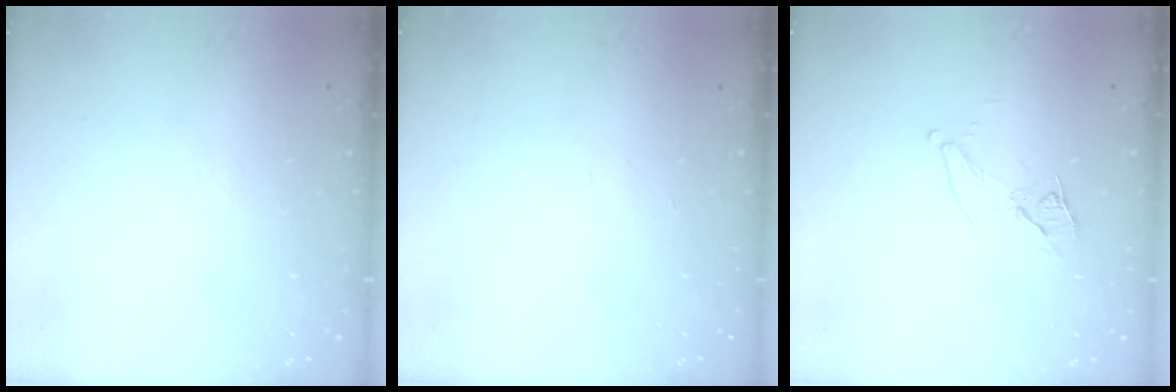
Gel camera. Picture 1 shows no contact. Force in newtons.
{"total": 0.0}
{"total": 8.5, "press": 7.8, "slide": 3.3}